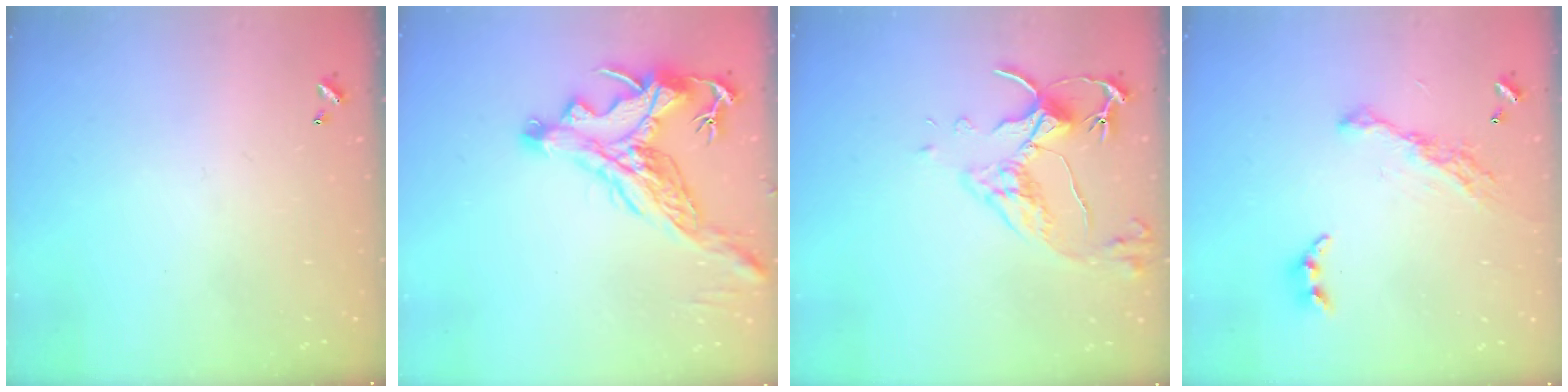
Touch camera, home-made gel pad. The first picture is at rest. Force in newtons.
{"total": 5.4, "press": 5.1, "slide": 1.8}
{"total": 6.3, "press": 6.2, "slide": 1.2}
{"total": 9.9, "press": 9.9, "slide": 0.5}